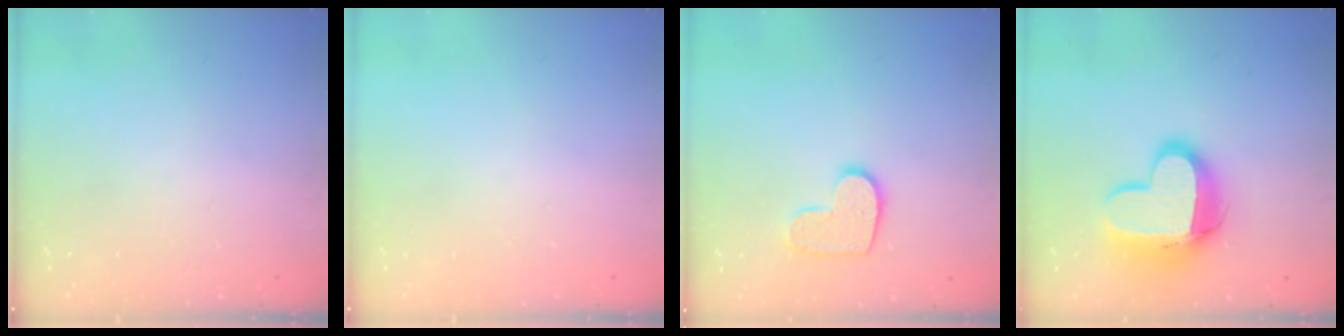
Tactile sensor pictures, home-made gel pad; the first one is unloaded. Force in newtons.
{"total": 0.0}
{"total": 9.9, "press": 9.9, "slide": 0.4}
{"total": 16.0, "press": 16.0, "slide": 1.1}